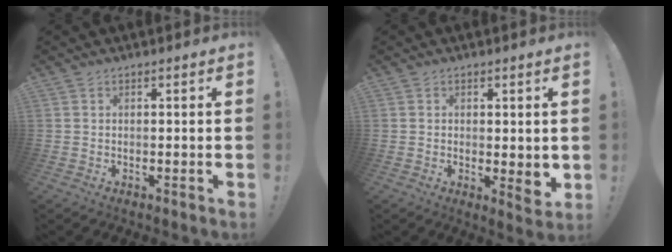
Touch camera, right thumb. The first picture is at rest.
{"total": 3.1, "force": [0.4, 1.6, 2.6], "torque": [-0.020, -0.010, 0.006]}